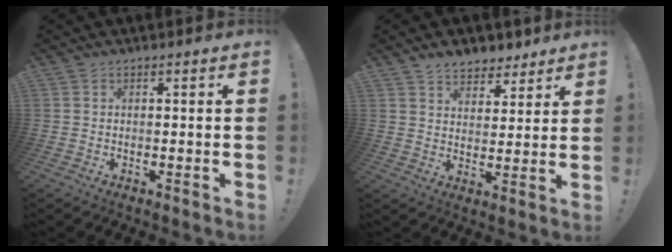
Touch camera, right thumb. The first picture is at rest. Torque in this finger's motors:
{"motor_torque": [-0.15, 0.20, 0.44, 0.31, 0.00]}